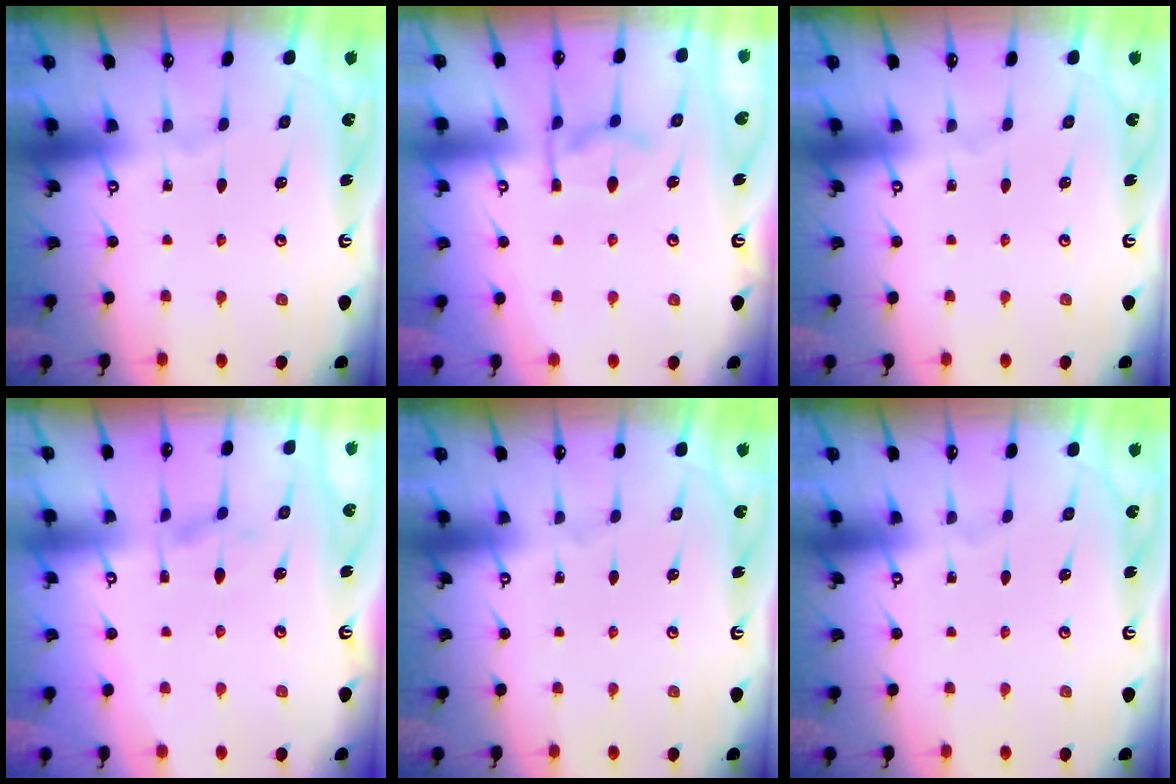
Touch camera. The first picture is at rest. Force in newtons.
{"total": 9.7, "press": 9.6, "slide": 1.1}
{"total": 0.0}
{"total": 2.4, "press": 2.3, "slide": 0.7}
{"total": 0.0}
{"total": 0.0}